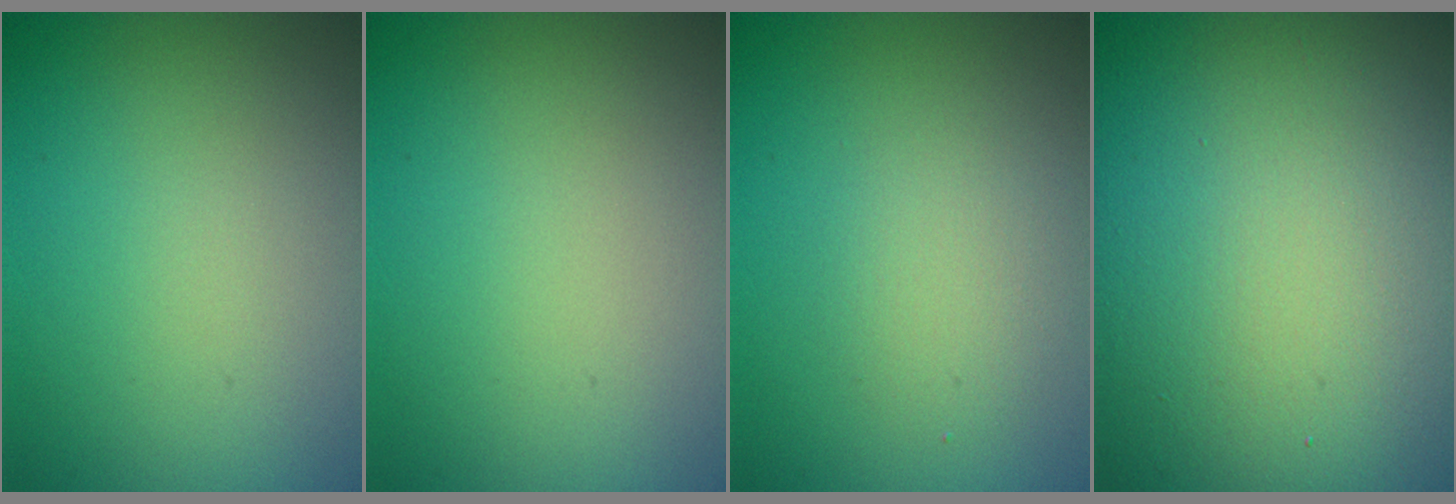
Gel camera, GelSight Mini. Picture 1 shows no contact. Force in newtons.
{"total": 0.0}
{"total": 2.0, "press": 2.0, "slide": 0.2}
{"total": 25.5, "press": 25.4, "slide": 1.3}